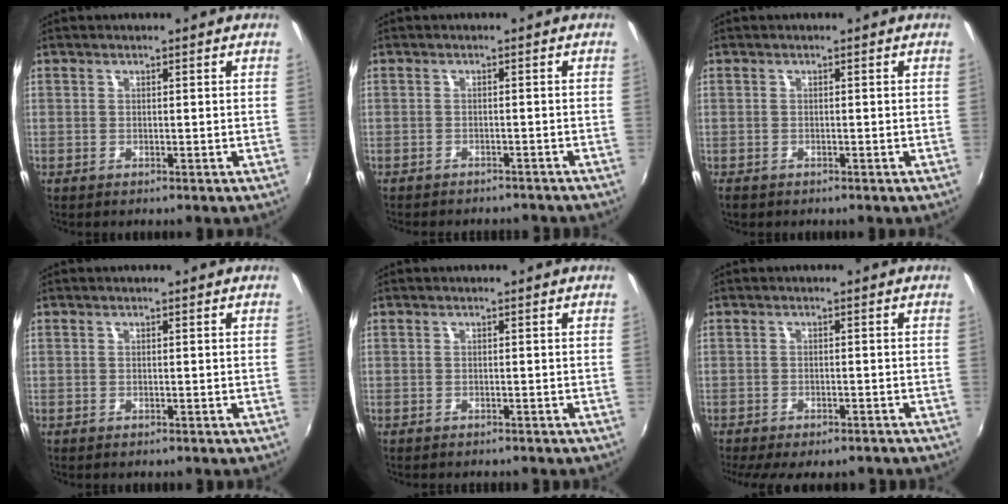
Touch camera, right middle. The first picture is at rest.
{"total": 6.5, "force": [-5.9, 1.9, 2.1], "torque": [-0.052, -0.012, -0.079]}
{"total": 1.3, "force": [-1.0, 0.7, 0.5], "torque": [-0.014, -0.002, -0.016]}
{"total": 0.8, "force": [-0.7, 0.2, 0.3], "torque": [-0.006, -0.001, -0.010]}
{"total": 2.5, "force": [-2.3, 0.6, 0.8], "torque": [-0.021, -0.009, -0.032]}
{"total": 10.3, "force": [-8.5, 2.9, 5.0], "torque": [-0.108, -0.029, -0.120]}